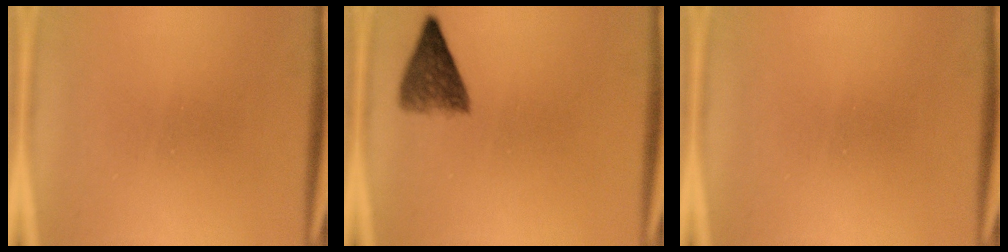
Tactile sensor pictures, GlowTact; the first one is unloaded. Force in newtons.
{"total": 5.2}
{"total": 0.0}